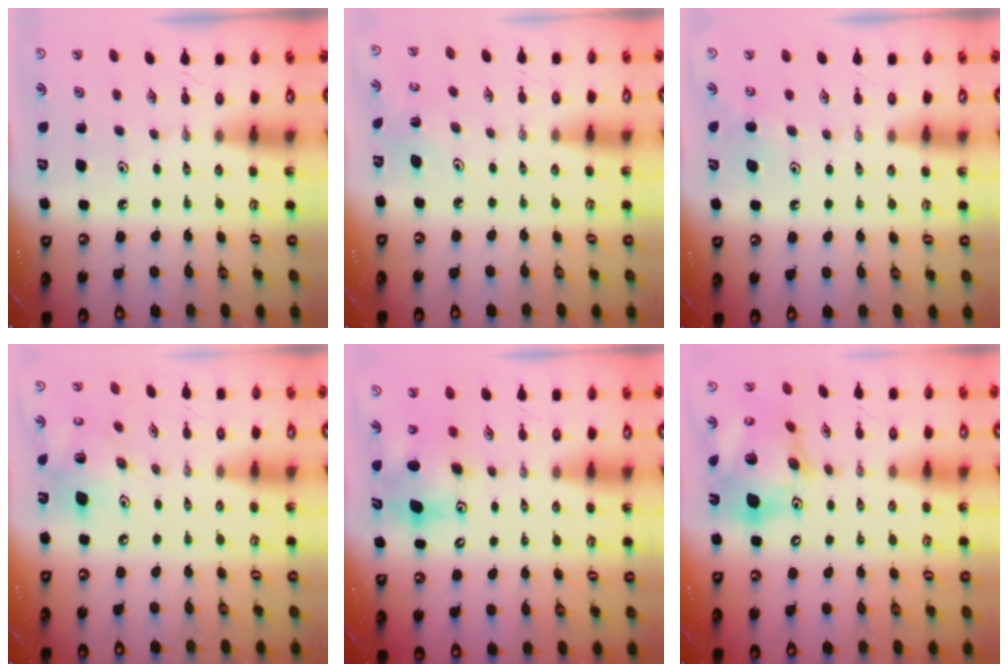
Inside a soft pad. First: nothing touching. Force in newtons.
{"total": 2.3, "press": 2.3, "slide": 0.2}
{"total": 5.7, "press": 5.7, "slide": 0.6}
{"total": 15.2, "press": 14.8, "slide": 3.4}
{"total": 9.2, "press": 9.0, "slide": 1.9}
{"total": 18.8, "press": 18.6, "slide": 2.5}